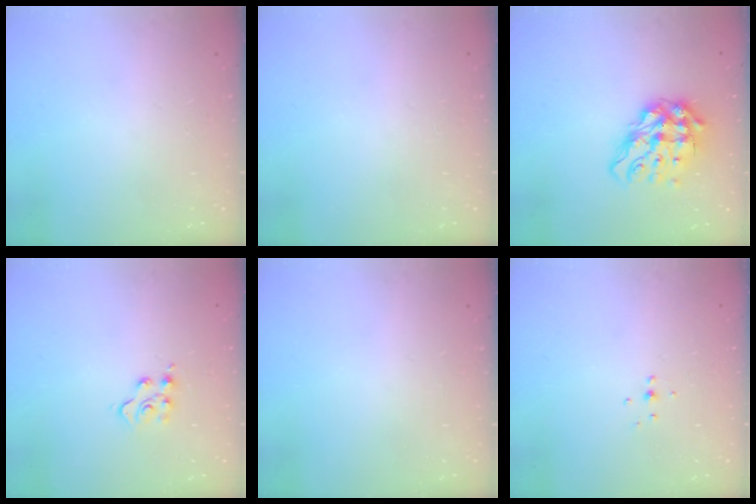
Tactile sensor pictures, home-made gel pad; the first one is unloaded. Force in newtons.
{"total": 0.0}
{"total": 13.8, "press": 13.7, "slide": 1.7}
{"total": 5.8, "press": 5.8, "slide": 0.1}
{"total": 0.0}
{"total": 3.8, "press": 3.7, "slide": 0.8}